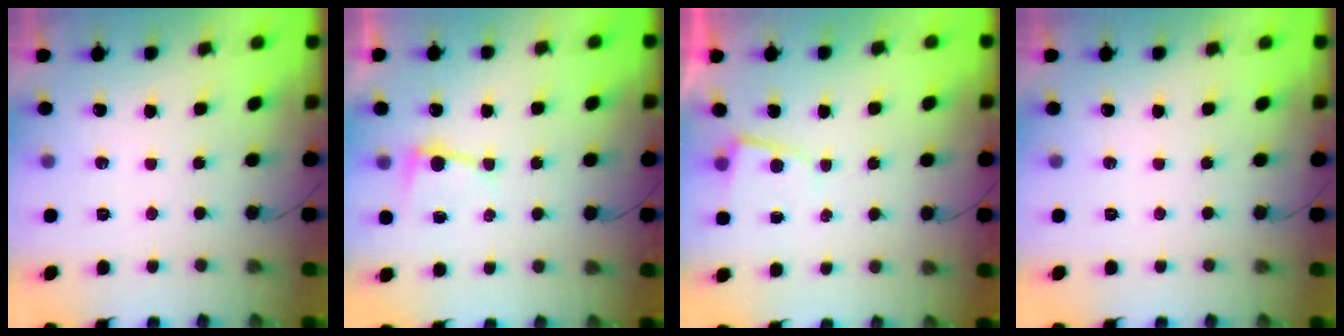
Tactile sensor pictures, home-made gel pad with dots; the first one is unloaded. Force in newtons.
{"total": 3.7, "press": 3.7, "slide": 0.5}
{"total": 2.5, "press": 2.4, "slide": 0.4}
{"total": 0.0}